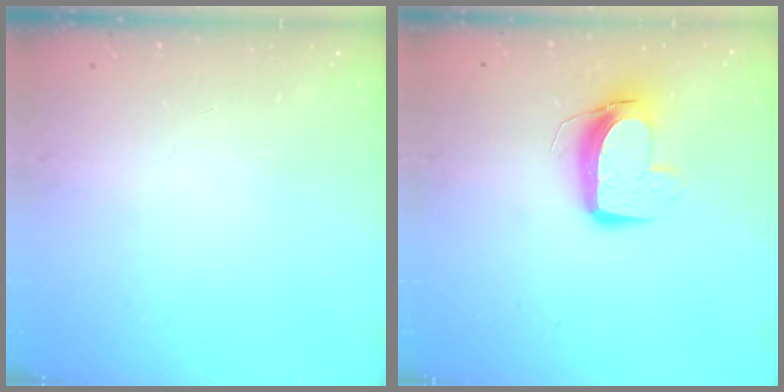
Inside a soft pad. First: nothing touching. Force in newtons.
{"total": 10.6, "press": 10.6, "slide": 0.9}